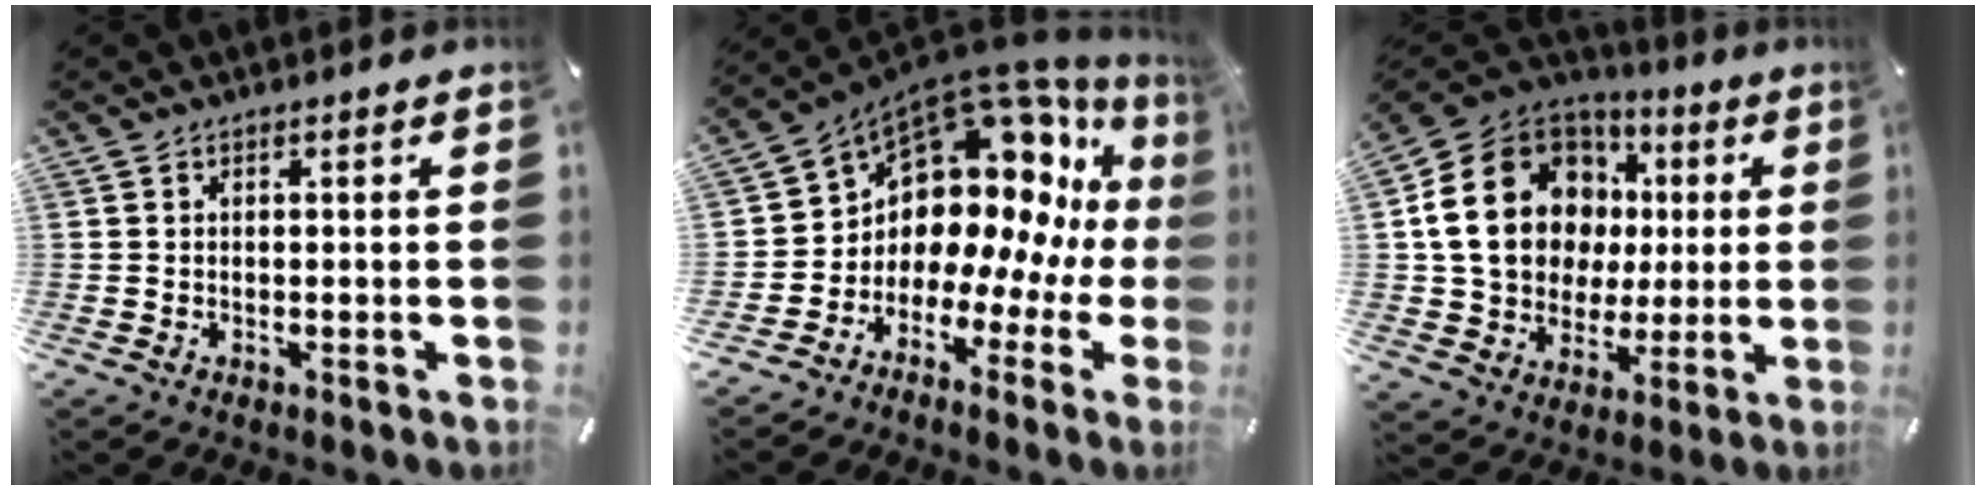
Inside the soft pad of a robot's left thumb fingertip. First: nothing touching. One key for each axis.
{"total": 15.2, "fx": 7.1, "fy": 10.7, "fz": 8.0, "tx": -0.128, "ty": -0.089, "tz": 0.144}
{"total": 20.5, "fx": 4.2, "fy": 17.2, "fz": 10.5, "tx": -0.191, "ty": -0.016, "tz": 0.093}